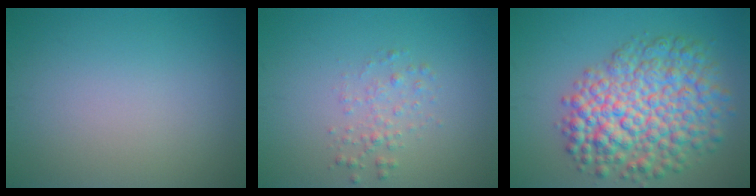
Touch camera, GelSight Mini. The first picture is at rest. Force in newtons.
{"total": 1.6, "press": 1.6, "slide": 0.1}
{"total": 9.6, "press": 9.6, "slide": 0.3}